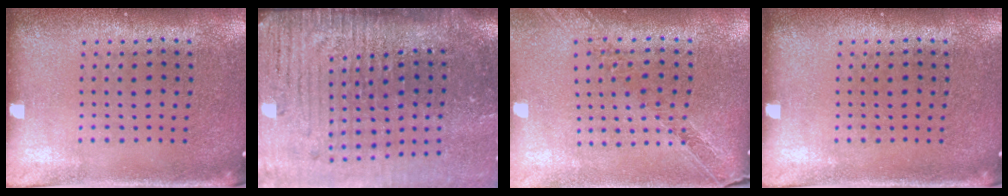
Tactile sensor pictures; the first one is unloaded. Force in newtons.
{"total": 5.3, "press": 4.4, "slide": 3.0}
{"total": 1.1, "press": 1.1, "slide": 0.2}
{"total": 0.0}